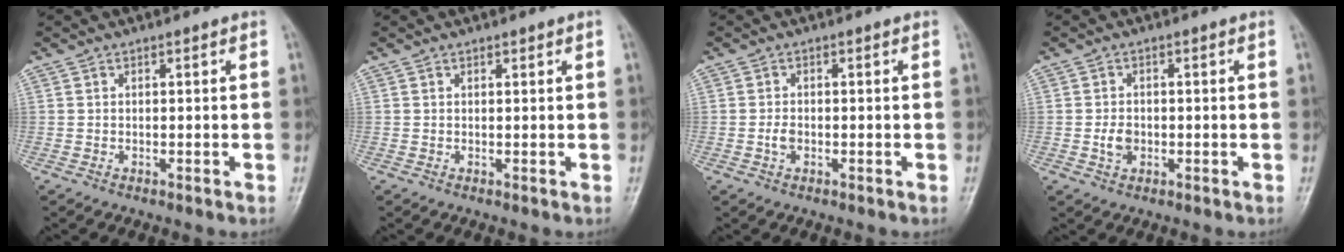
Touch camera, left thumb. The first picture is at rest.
{"total": 0.6, "force": [0.5, 0.2, 0.3], "torque": [-0.004, -0.003, 0.007]}
{"total": 1.8, "force": [-0.5, 1.2, 1.2], "torque": [-0.021, 0.003, -0.011]}
{"total": 2.9, "force": [-0.6, 2.2, 1.8], "torque": [-0.024, 0.003, -0.011]}